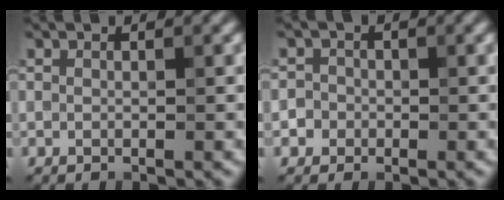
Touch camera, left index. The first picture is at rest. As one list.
[{"total": 2.3, "force": [-0.8, 2.1, 0.2], "torque": [0.026, 0.015, -0.033]}]